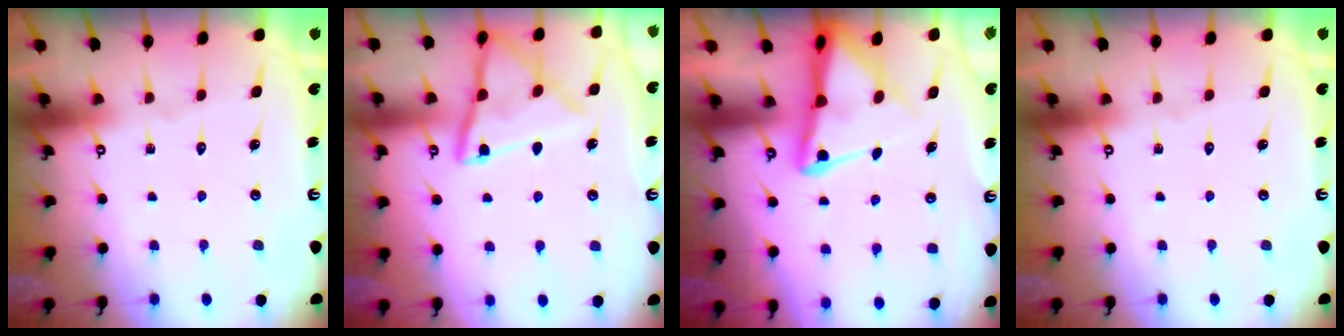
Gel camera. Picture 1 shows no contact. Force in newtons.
{"total": 13.1, "press": 13.0, "slide": 1.4}
{"total": 6.9, "press": 6.8, "slide": 0.8}
{"total": 0.0}